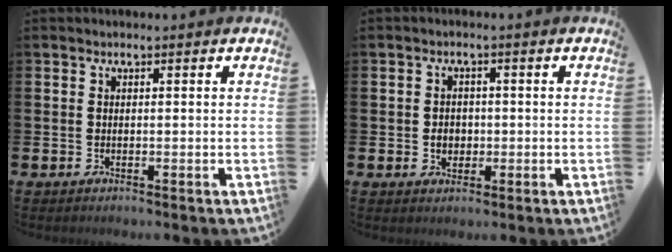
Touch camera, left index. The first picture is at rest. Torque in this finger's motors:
{"motor_torque": [0.09, 0.06, 0.02, 0.06]}